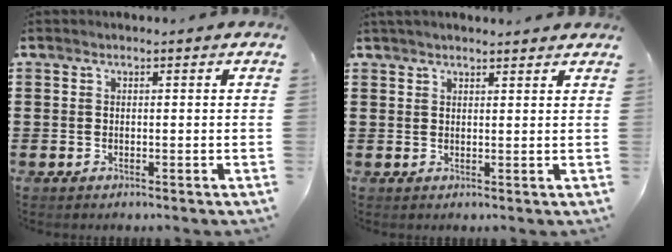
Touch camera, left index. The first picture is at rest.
{"total": 1.7, "force": [1.7, 0.2, 0.4], "torque": [-0.012, 0.003, 0.032]}